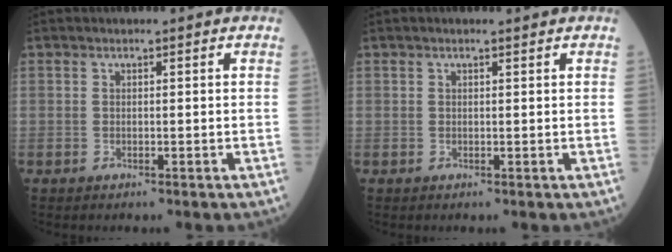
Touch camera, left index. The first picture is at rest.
{"total": 0.7, "force": [0.6, 0.0, 0.4], "torque": [-0.012, 0.003, 0.009]}